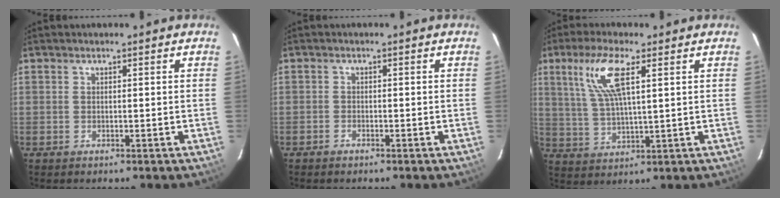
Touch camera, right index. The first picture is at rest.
{"total": 1.0, "force": [-0.9, 0.5, 0.1], "torque": [-0.005, 0.004, -0.019]}
{"total": 9.8, "force": [4.1, 2.3, 8.6], "torque": [-0.176, 0.009, 0.087]}